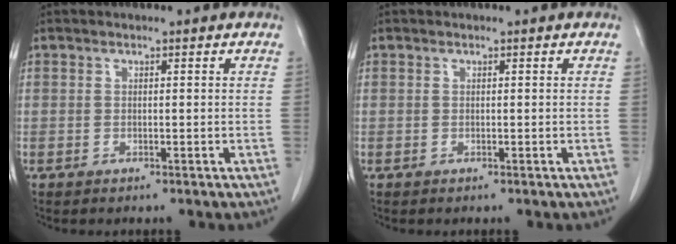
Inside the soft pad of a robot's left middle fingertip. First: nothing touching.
{"total": 0.0}